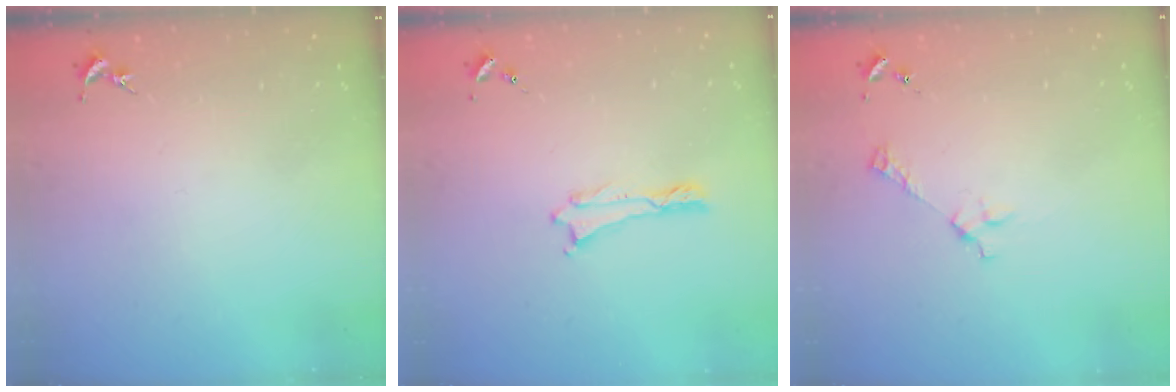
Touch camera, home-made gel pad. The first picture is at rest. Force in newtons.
{"total": 0.0}
{"total": 2.9, "press": 2.9, "slide": 0.2}